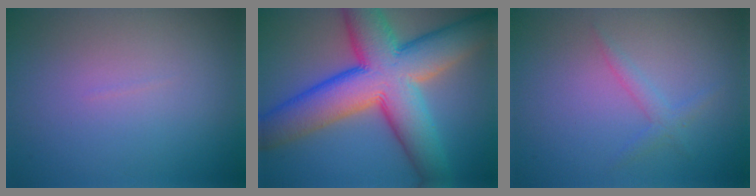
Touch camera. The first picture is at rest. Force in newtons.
{"total": 13.2, "press": 13.2, "slide": 0.4}
{"total": 1.4, "press": 1.4, "slide": 0.0}